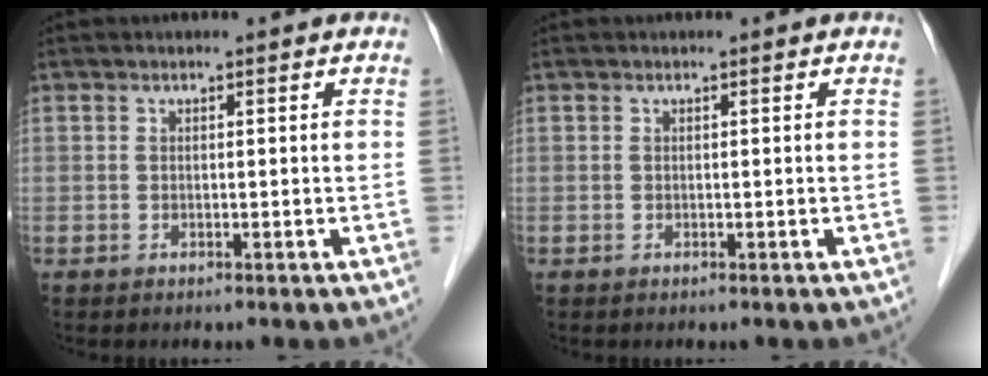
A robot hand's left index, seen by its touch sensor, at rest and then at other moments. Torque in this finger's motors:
{"motor_torque": [-0.01, 0.01, 0.00, 0.00]}